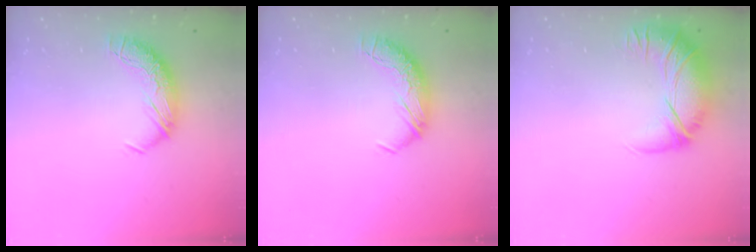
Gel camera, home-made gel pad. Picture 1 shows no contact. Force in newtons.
{"total": 0.0}
{"total": 2.9, "press": 0.1, "slide": 2.9}